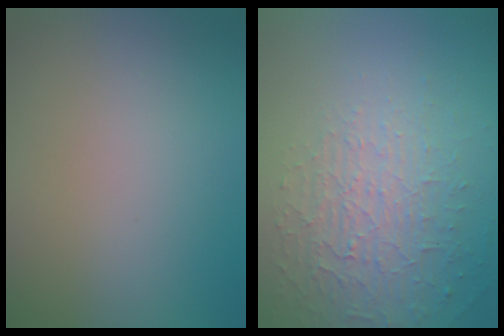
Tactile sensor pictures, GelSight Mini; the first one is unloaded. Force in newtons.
{"total": 5.1, "press": 3.3, "slide": 3.9}